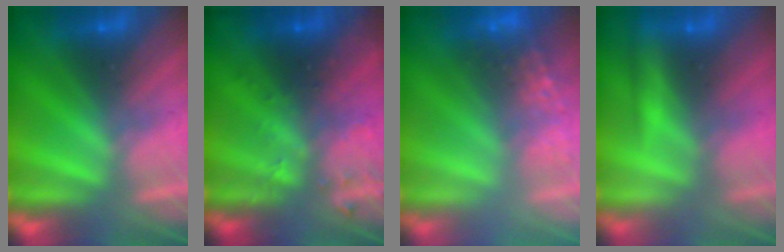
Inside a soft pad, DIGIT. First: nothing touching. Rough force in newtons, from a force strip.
{"total": 2.9}
{"total": 8.1}
{"total": 2.1}